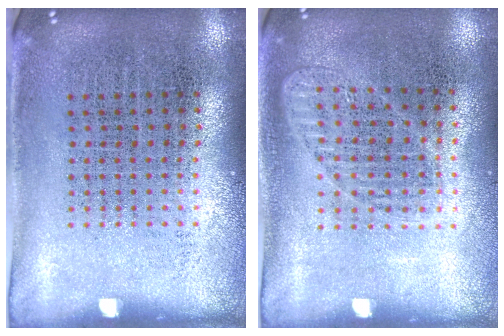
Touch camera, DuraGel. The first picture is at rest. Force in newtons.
{"total": 1.2, "press": 1.1, "slide": 0.3}